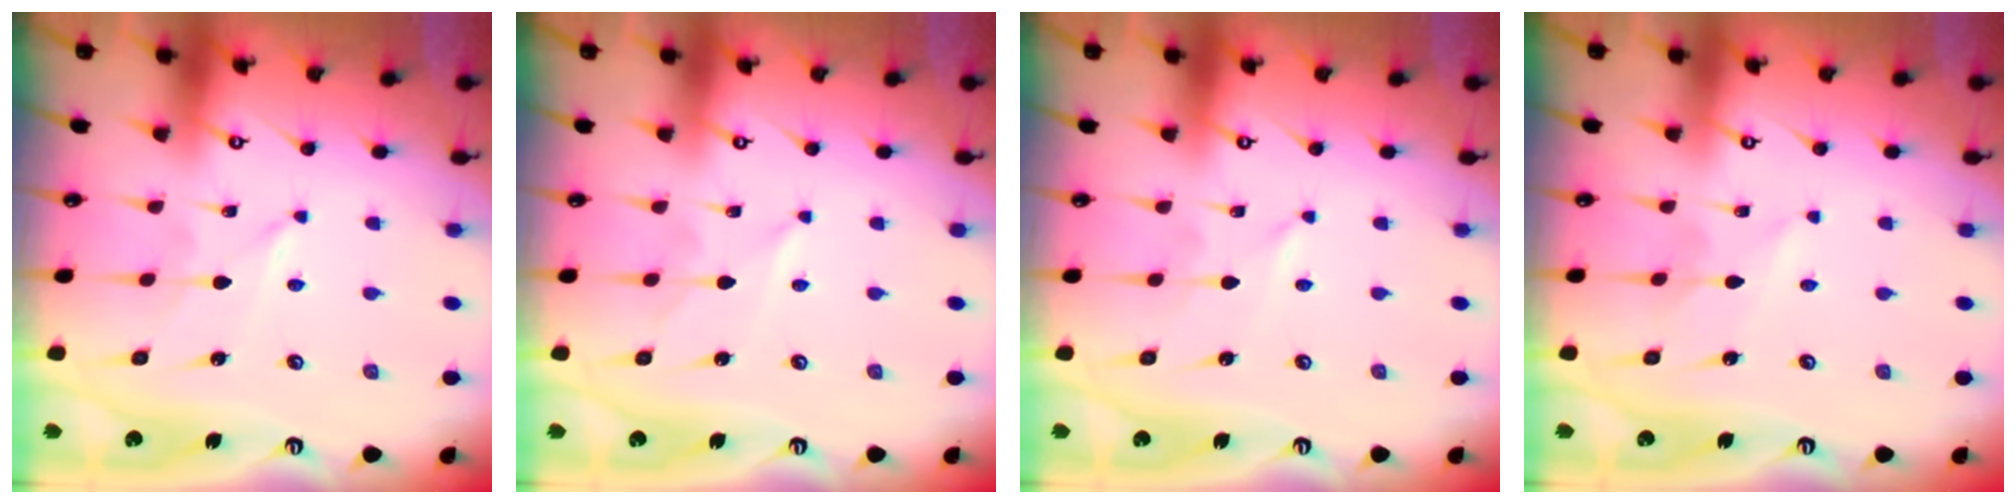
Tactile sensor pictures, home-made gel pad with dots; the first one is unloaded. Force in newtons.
{"total": 1.7, "press": 1.7, "slide": 0.2}
{"total": 0.0}
{"total": 2.3, "press": 2.3, "slide": 0.2}